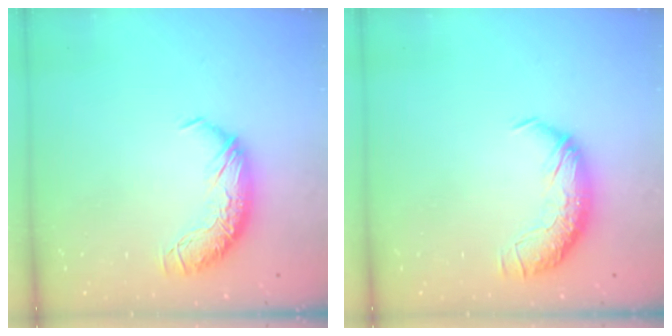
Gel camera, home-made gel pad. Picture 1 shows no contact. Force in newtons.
{"total": 1.8, "press": 0.7, "slide": 1.6}